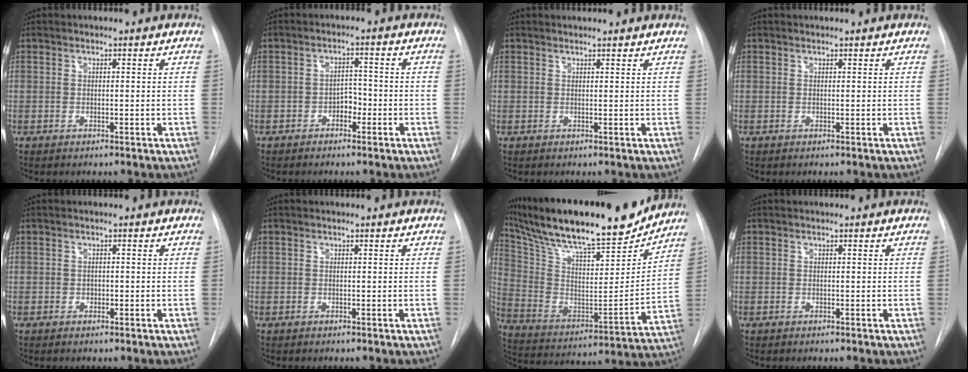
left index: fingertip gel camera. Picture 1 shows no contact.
{"total": 3.2, "force": [-2.4, 1.5, 1.4], "torque": [-0.014, 0.003, -0.038]}
{"total": 2.4, "force": [2.3, 0.1, 0.7], "torque": [-0.012, 0.011, 0.022]}
{"total": 0.0}
{"total": 1.3, "force": [-1.2, 0.5, 0.2], "torque": [0.002, -0.003, -0.018]}
{"total": 0.0}
{"total": 25.7, "force": [21.5, 4.8, 13.1], "torque": [-0.246, -0.014, 0.341]}
{"total": 0.0}